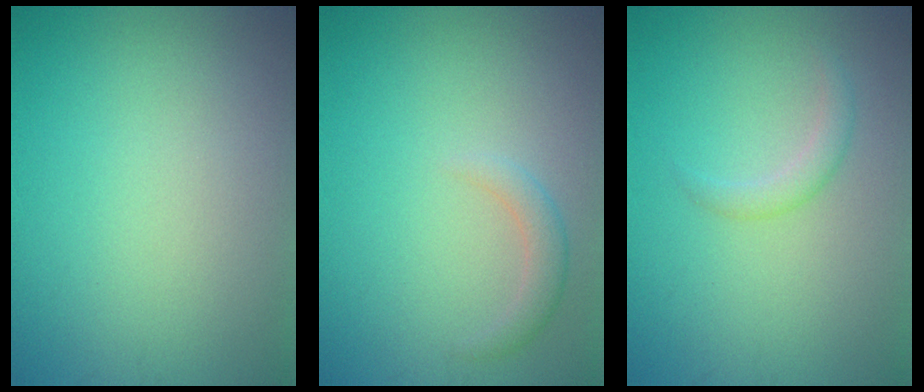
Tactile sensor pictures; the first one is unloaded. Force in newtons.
{"total": 1.6, "press": 1.6, "slide": 0.1}
{"total": 1.4, "press": 1.4, "slide": 0.0}